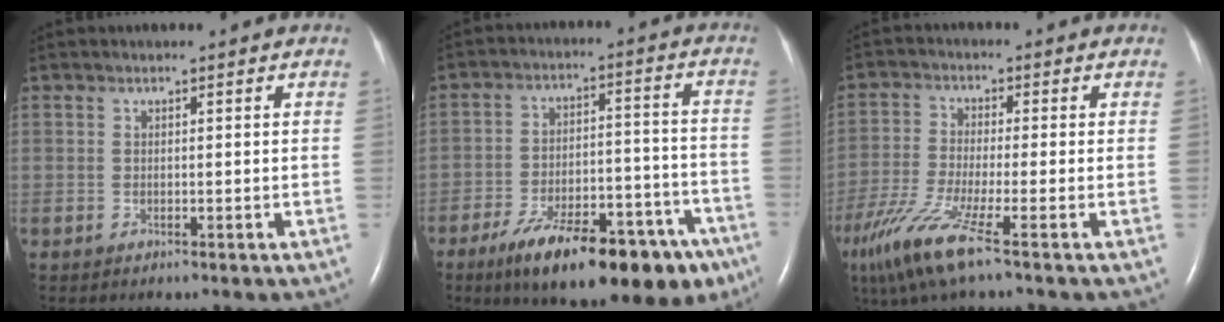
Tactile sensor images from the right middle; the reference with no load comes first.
{"total": 21.3, "force": [-14.1, 6.9, 14.4], "torque": [-0.161, 0.022, -0.211]}
{"total": 9.2, "force": [-5.5, -0.2, 7.4], "torque": [-0.163, -0.035, -0.110]}